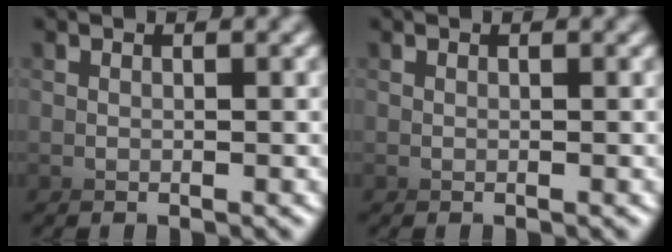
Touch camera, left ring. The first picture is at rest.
{"total": 0.0}